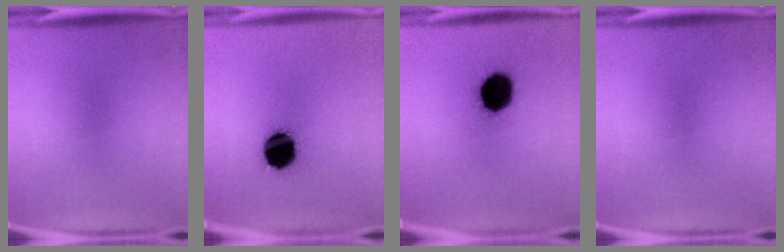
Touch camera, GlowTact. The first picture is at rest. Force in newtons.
{"total": 15.5}
{"total": 14.2}
{"total": 0.0}